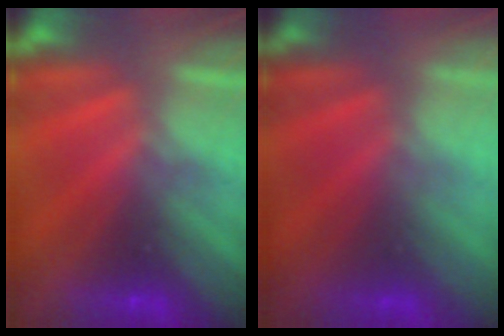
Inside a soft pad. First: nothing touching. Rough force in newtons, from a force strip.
{"total": 2.9}